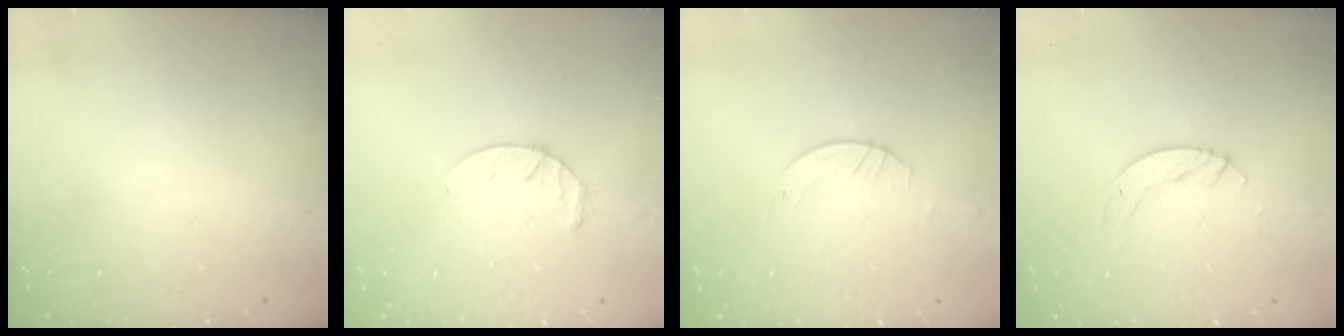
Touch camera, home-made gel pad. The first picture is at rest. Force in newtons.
{"total": 6.8, "press": 6.8, "slide": 0.8}
{"total": 1.1, "press": 1.1, "slide": 0.1}
{"total": 3.0, "press": 3.0, "slide": 0.2}